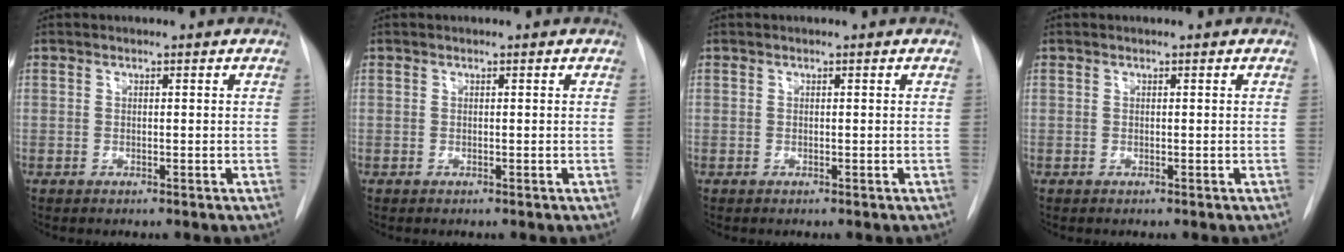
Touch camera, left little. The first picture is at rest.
{"total": 0.0}
{"total": 0.0}
{"total": 0.0}